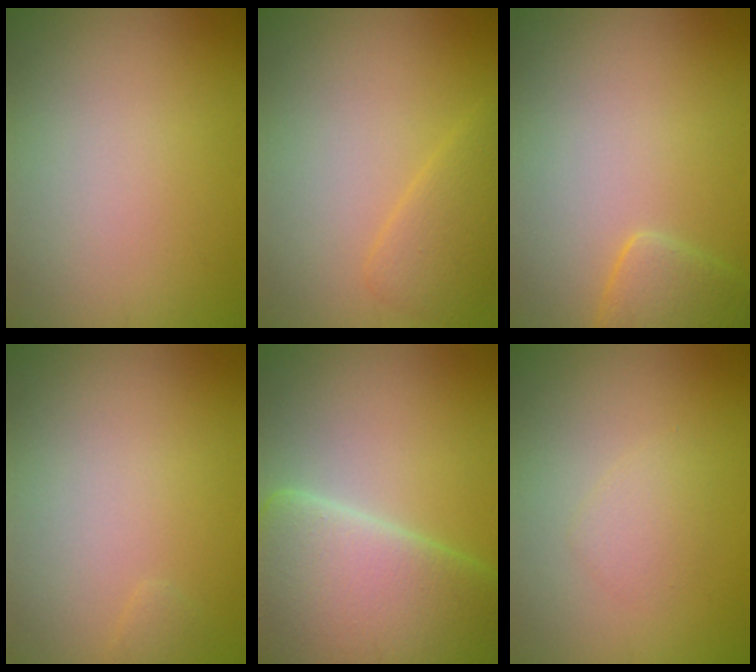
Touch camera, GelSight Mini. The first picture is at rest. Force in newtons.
{"total": 2.6, "press": 2.6, "slide": 0.1}
{"total": 2.9, "press": 2.9, "slide": 0.1}
{"total": 0.6, "press": 0.6, "slide": 0.1}
{"total": 14.6, "press": 14.6, "slide": 0.9}
{"total": 1.4, "press": 1.4, "slide": 0.1}